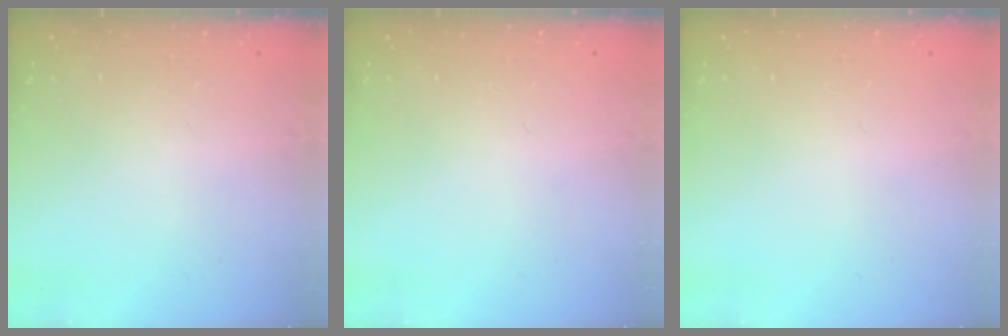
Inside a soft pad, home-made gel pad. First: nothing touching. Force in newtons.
{"total": 0.0}
{"total": 0.0}